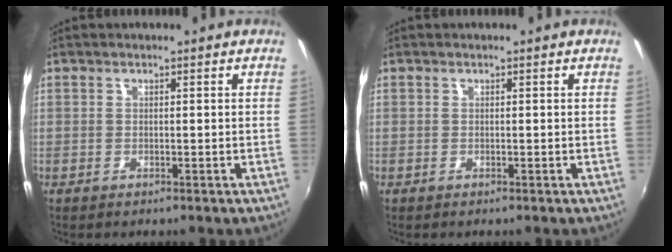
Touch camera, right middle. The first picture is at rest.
{"total": 0.0}